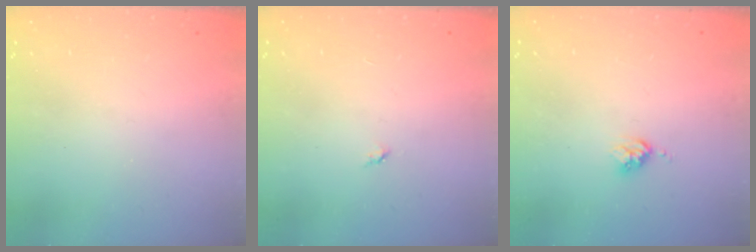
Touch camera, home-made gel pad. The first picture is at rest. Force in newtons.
{"total": 2.8, "press": 2.8, "slide": 0.4}
{"total": 3.7, "press": 3.6, "slide": 0.5}